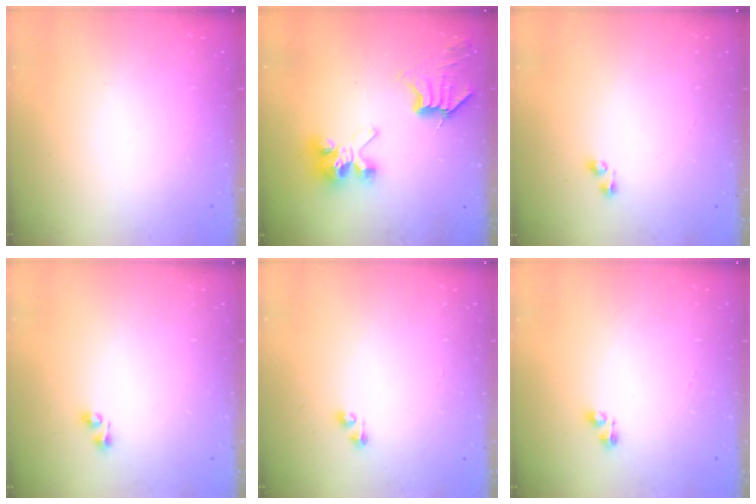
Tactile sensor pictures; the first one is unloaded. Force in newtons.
{"total": 10.3, "press": 10.2, "slide": 1.1}
{"total": 2.2, "press": 1.9, "slide": 1.1}
{"total": 4.5, "press": 4.5, "slide": 0.4}
{"total": 2.5, "press": 2.5, "slide": 0.2}
{"total": 3.0, "press": 2.9, "slide": 0.6}